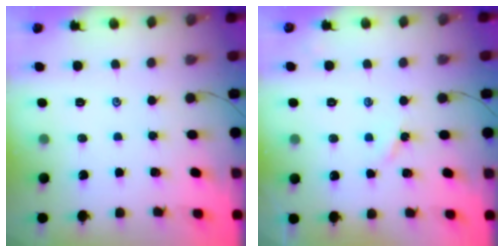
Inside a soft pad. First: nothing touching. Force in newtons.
{"total": 2.4, "press": 2.4, "slide": 0.3}